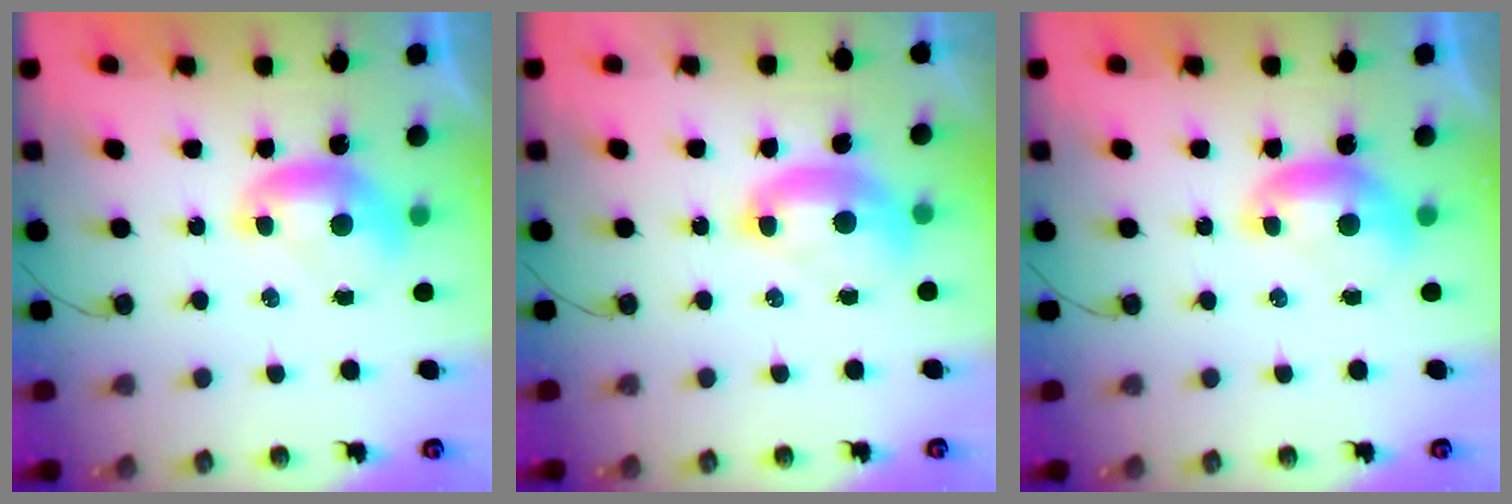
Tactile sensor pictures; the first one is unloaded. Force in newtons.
{"total": 2.5, "press": 2.5, "slide": 0.6}
{"total": 0.0}